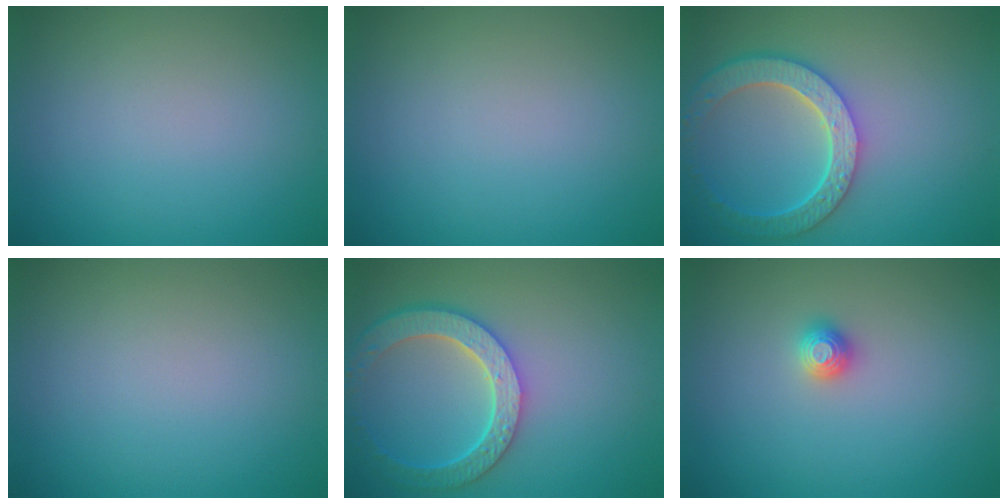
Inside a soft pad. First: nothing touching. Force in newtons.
{"total": 0.0}
{"total": 5.9, "press": 4.7, "slide": 3.6}
{"total": 0.0}
{"total": 5.9, "press": 4.7, "slide": 3.6}
{"total": 1.1, "press": 1.1, "slide": 0.2}